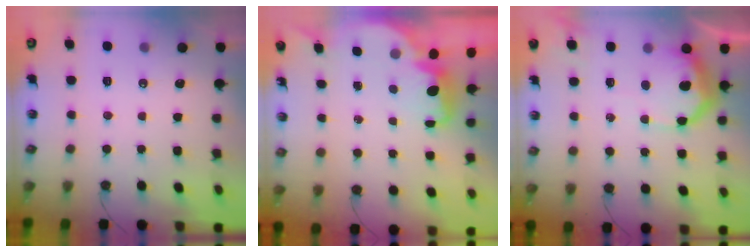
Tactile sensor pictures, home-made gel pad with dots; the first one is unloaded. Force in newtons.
{"total": 2.2, "press": 2.2, "slide": 0.6}
{"total": 12.6, "press": 12.6, "slide": 0.9}